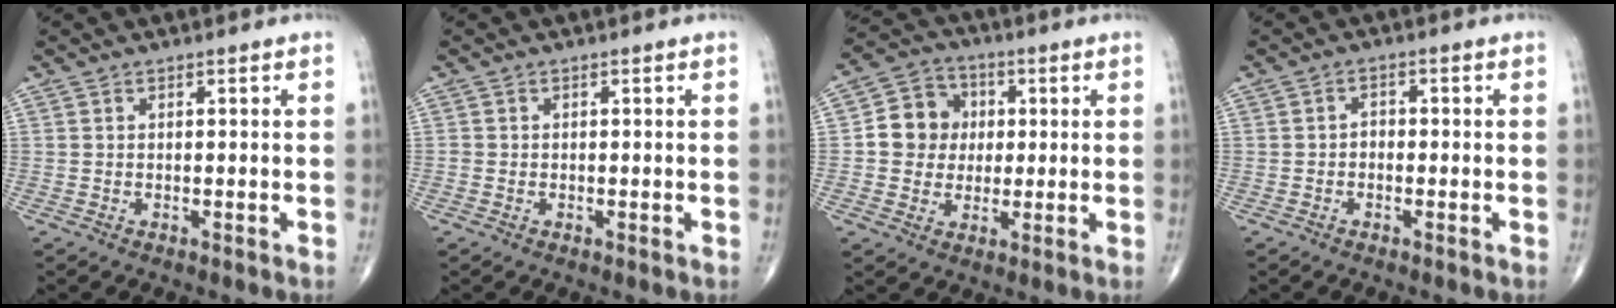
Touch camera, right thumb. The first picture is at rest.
{"total": 0.6, "force": [-0.1, 0.5, 0.2], "torque": [-0.004, 0.001, -0.005]}
{"total": 9.3, "force": [0.7, 8.5, 3.8], "torque": [-0.026, 0.012, 0.003]}
{"total": 1.7, "force": [-0.5, 1.3, 1.0], "torque": [-0.006, 0.008, -0.014]}